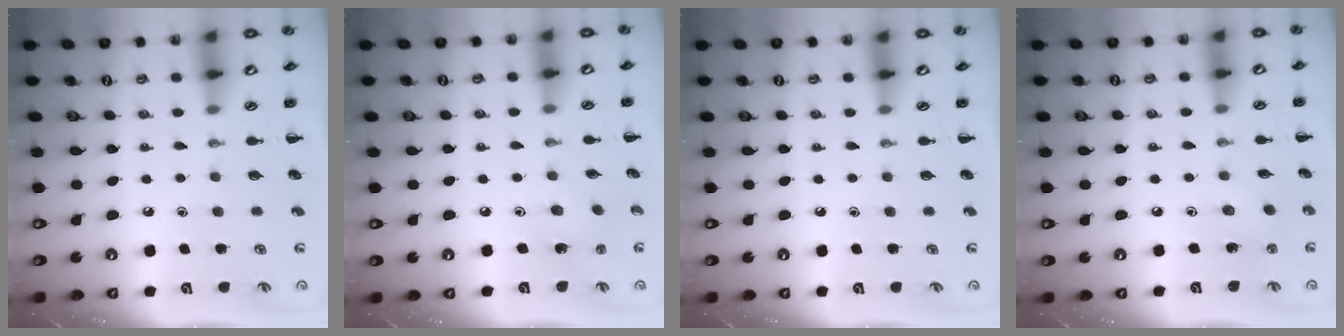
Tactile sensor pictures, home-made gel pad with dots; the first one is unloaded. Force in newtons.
{"total": 1.7, "press": 1.6, "slide": 0.6}
{"total": 0.0}
{"total": 2.4, "press": 2.3, "slide": 0.7}